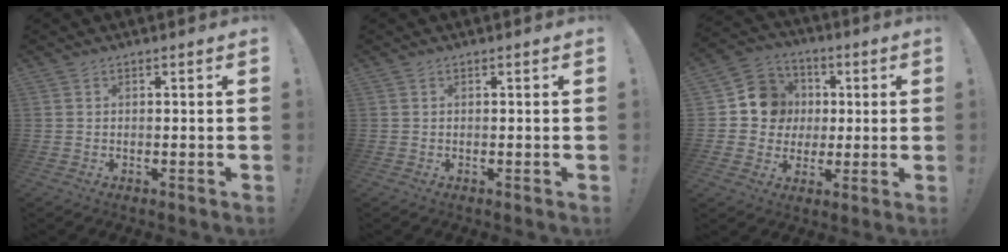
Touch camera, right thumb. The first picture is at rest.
{"total": 0.0}
{"total": 11.9, "force": [1.0, 11.3, 3.4], "torque": [-0.042, 0.014, 0.032]}